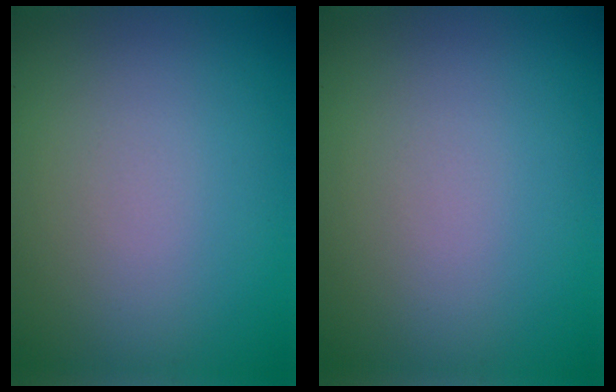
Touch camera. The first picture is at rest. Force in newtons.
{"total": 0.0}